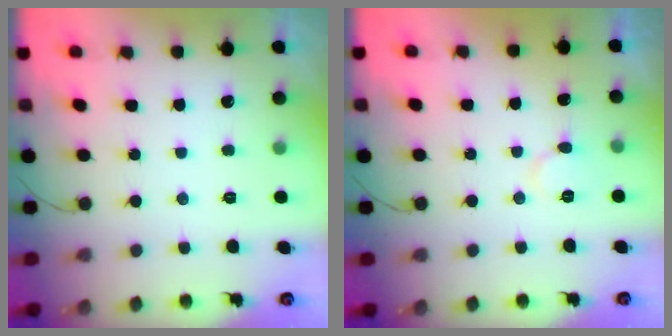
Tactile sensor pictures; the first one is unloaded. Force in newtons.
{"total": 5.4, "press": 5.4, "slide": 0.3}